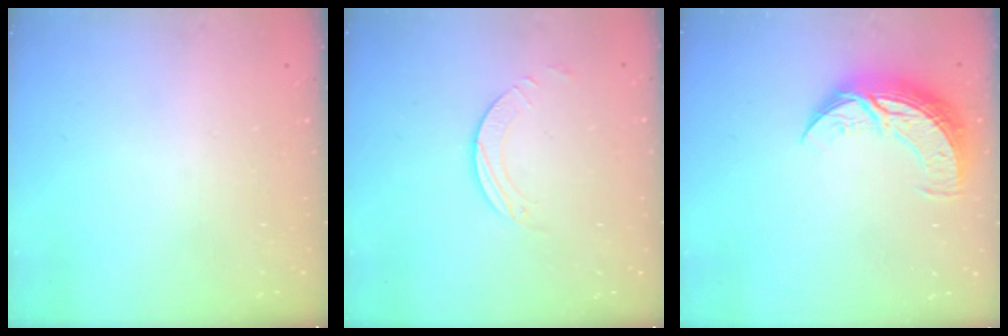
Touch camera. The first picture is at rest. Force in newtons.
{"total": 2.5, "press": 2.5, "slide": 0.2}
{"total": 12.7, "press": 12.6, "slide": 0.6}